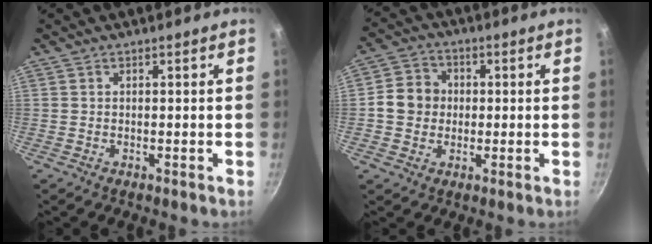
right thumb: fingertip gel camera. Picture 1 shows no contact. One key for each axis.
{"total": 7.3, "fx": 0.0, "fy": 6.6, "fz": 3.2, "tx": -0.026, "ty": 0.012, "tz": -0.016}